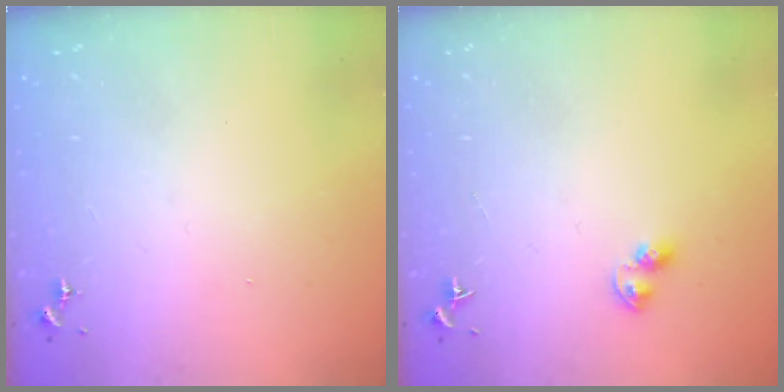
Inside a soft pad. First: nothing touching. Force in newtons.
{"total": 4.5, "press": 4.5, "slide": 0.5}